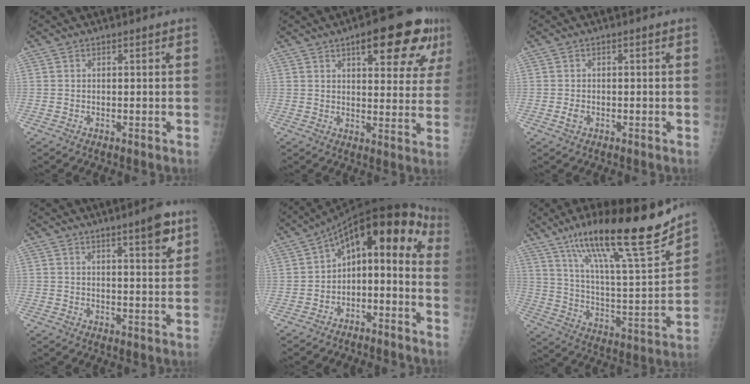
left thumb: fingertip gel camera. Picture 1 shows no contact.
{"total": 16.1, "force": [8.3, 5.5, 12.6], "torque": [-0.135, -0.019, 0.107]}
{"total": 1.4, "force": [-0.6, 0.9, 0.8], "torque": [-0.018, 0.003, -0.012]}
{"total": 6.2, "force": [3.8, 1.0, 4.8], "torque": [-0.061, -0.022, 0.052]}
{"total": 15.3, "force": [-3.8, 9.0, 11.9], "torque": [-0.149, 0.096, -0.064]}
{"total": 24.8, "force": [17.2, 3.8, 17.5], "torque": [-0.269, -0.065, 0.289]}